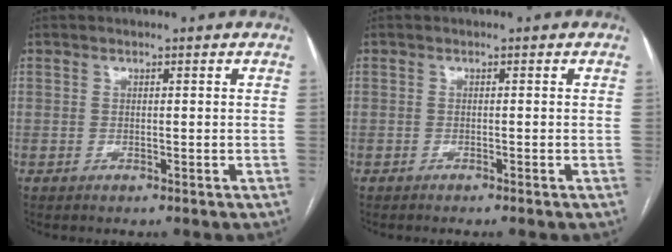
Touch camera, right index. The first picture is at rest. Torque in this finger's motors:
{"motor_torque": [-0.06, -0.05, -0.05, 0.01]}